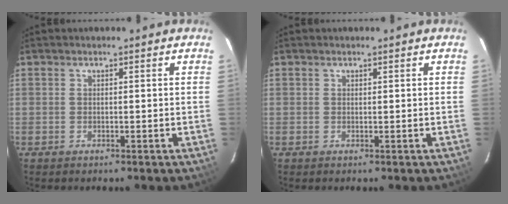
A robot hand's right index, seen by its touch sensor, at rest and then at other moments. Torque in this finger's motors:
{"motor_torque": [0.19, -0.01, 0.10, 0.01]}